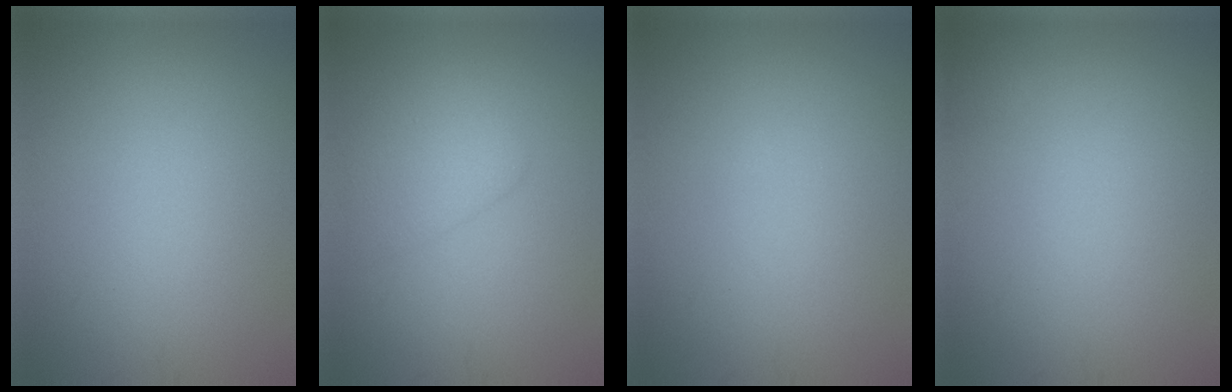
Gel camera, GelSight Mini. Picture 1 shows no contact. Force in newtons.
{"total": 2.7, "press": 2.7, "slide": 0.1}
{"total": 0.0}
{"total": 0.9, "press": 0.9, "slide": 0.2}